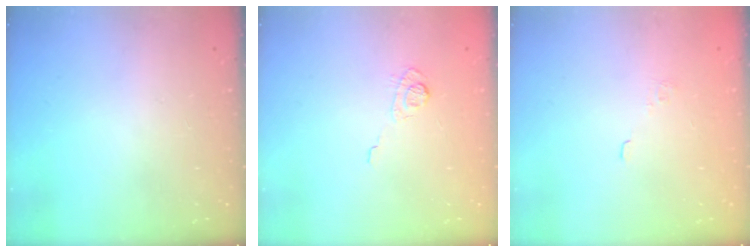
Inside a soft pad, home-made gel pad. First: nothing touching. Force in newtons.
{"total": 6.7, "press": 6.6, "slide": 1.4}
{"total": 1.5, "press": 0.9, "slide": 1.3}